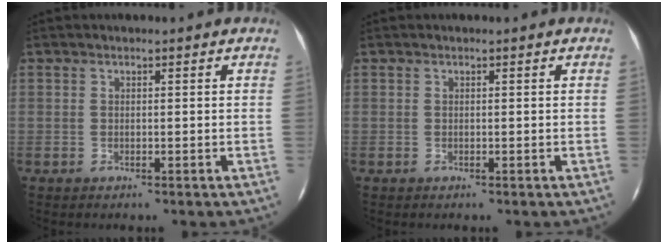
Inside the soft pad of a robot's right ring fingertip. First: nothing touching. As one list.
[{"total": 0.0}]